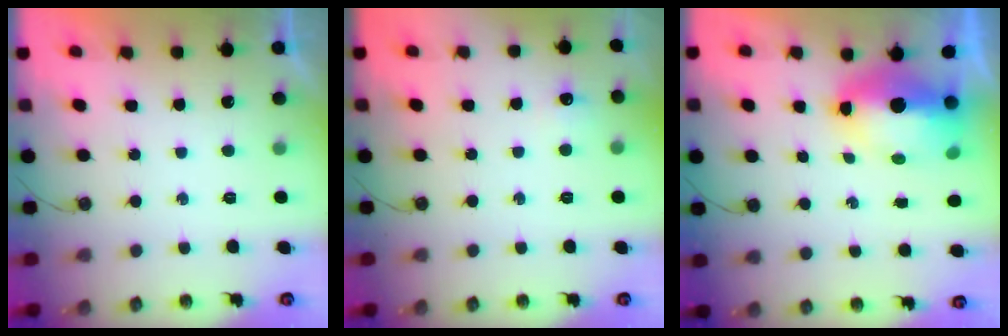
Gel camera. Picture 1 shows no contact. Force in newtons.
{"total": 5.2, "press": 5.1, "slide": 0.7}
{"total": 10.4, "press": 10.3, "slide": 1.1}